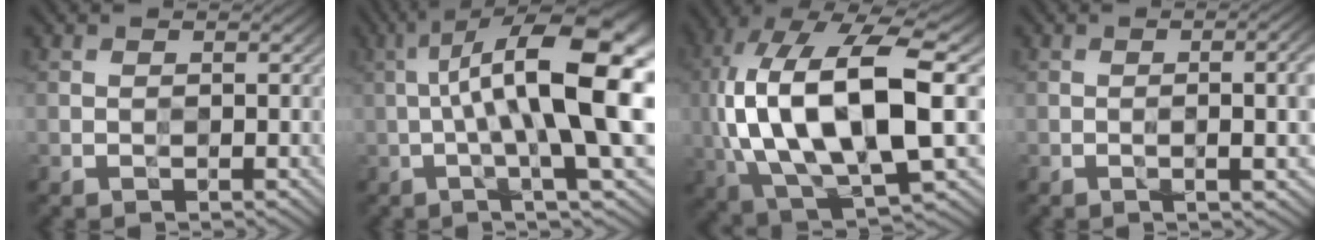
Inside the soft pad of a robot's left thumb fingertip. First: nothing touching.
{"total": 17.0, "force": [1.4, 4.2, 16.4], "torque": [-0.261, 0.030, 0.026]}
{"total": 19.3, "force": [0.7, 8.4, 17.4], "torque": [-0.364, 0.011, 0.019]}
{"total": 6.5, "force": [-0.7, 1.7, 6.2], "torque": [-0.086, -0.001, -0.007]}